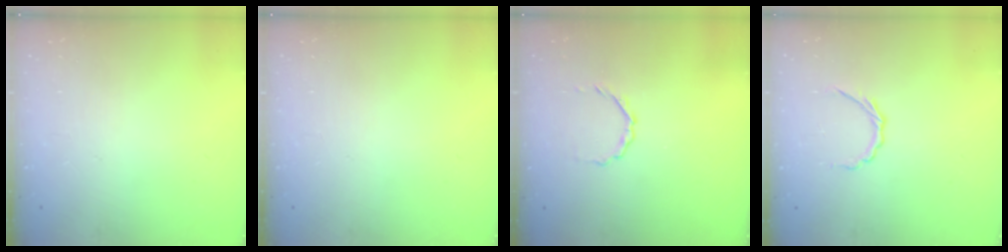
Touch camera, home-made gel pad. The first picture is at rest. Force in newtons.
{"total": 0.0}
{"total": 2.1, "press": 2.0, "slide": 0.8}
{"total": 3.3, "press": 3.0, "slide": 1.2}